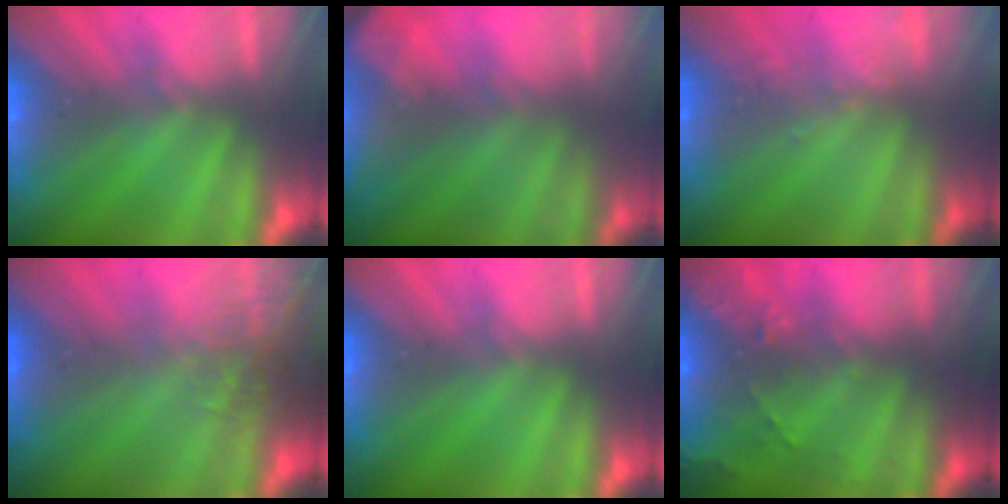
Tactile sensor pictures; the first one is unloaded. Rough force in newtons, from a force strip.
{"total": 8.4}
{"total": 1.9}
{"total": 7.3}
{"total": 0.0}
{"total": 8.3}